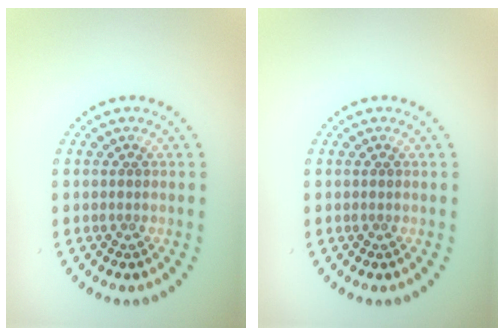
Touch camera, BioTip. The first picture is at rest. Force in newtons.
{"total": 0.0}